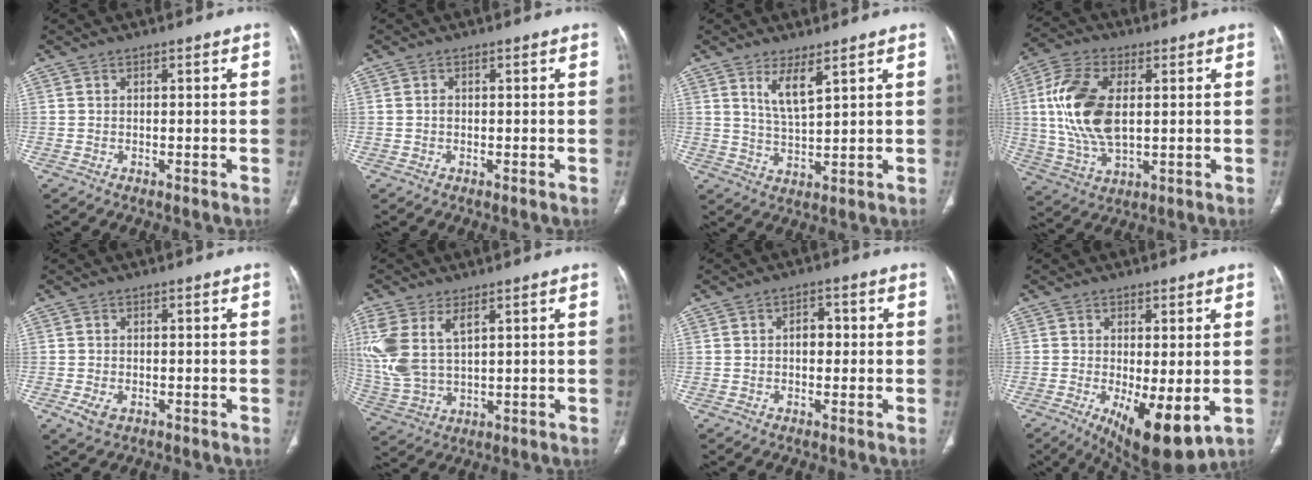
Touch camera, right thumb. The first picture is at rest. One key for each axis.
{"total": 0.7, "fx": -0.1, "fy": 0.6, "fz": 0.4, "tx": -0.006, "ty": 0.002, "tz": -0.002}
{"total": 5.4, "fx": 3.2, "fy": 1.4, "fz": 4.1, "tx": -0.079, "ty": -0.032, "tz": 0.070}
{"total": 15.5, "fx": 2.1, "fy": 8.4, "fz": 12.8, "tx": -0.268, "ty": 0.000, "tz": 0.043}
{"total": 3.1, "fx": -1.1, "fy": 2.0, "fz": 2.1, "tx": -0.045, "ty": -0.003, "tz": -0.014}
{"total": 13.0, "fx": 4.7, "fy": 7.1, "fz": 9.9, "tx": -0.240, "ty": -0.005, "tz": 0.109}
{"total": 2.9, "fx": -0.1, "fy": 2.1, "fz": 2.1, "tx": -0.018, "ty": 0.011, "tz": -0.005}
{"total": 11.3, "fx": -2.7, "fy": 4.1, "fz": 10.2, "tx": -0.158, "ty": -0.027, "tz": -0.028}